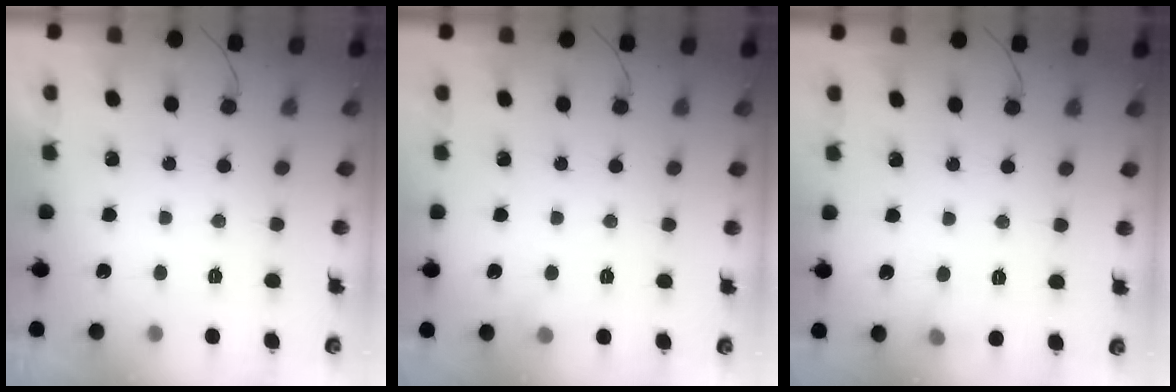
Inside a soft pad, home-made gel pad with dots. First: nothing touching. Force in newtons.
{"total": 4.3, "press": 4.1, "slide": 1.4}
{"total": 4.9, "press": 4.6, "slide": 1.4}